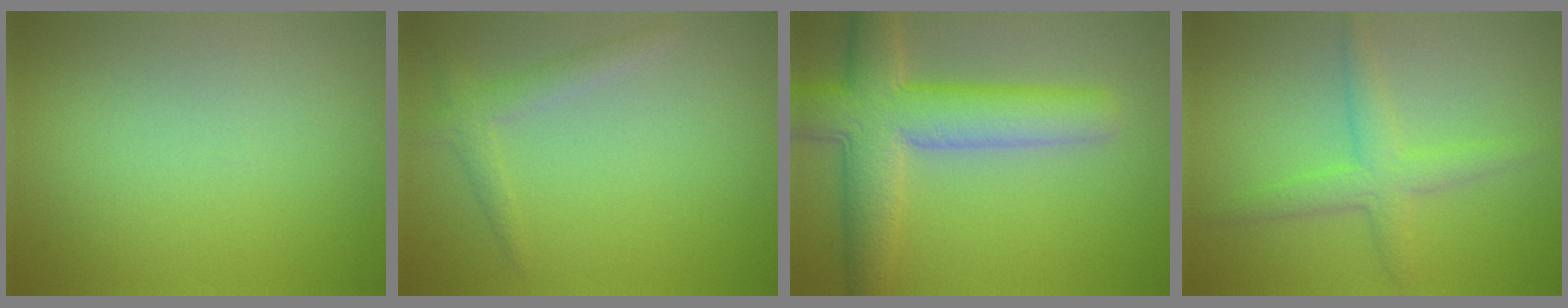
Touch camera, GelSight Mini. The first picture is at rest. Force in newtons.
{"total": 1.8, "press": 1.8, "slide": 0.1}
{"total": 8.0, "press": 8.0, "slide": 0.2}
{"total": 2.9, "press": 2.9, "slide": 0.2}